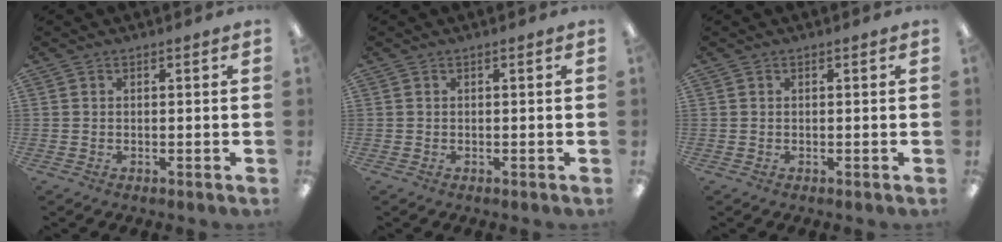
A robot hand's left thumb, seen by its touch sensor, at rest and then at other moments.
{"total": 0.0}
{"total": 0.0}